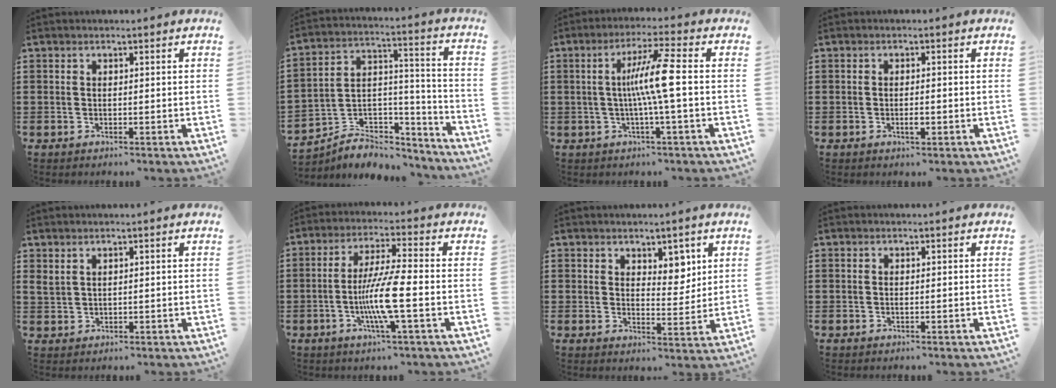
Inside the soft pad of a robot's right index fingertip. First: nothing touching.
{"total": 5.2, "force": [-4.2, 3.1, 0.6], "torque": [-0.014, 0.004, -0.081]}
{"total": 7.5, "force": [-0.2, -0.6, 7.5], "torque": [-0.146, -0.004, -0.017]}
{"total": 1.8, "force": [-0.6, 0.5, 1.7], "torque": [-0.031, -0.001, -0.010]}
{"total": 1.7, "force": [1.3, 0.8, 0.8], "torque": [-0.018, 0.001, 0.025]}
{"total": 8.5, "force": [-2.2, 0.4, 8.2], "torque": [-0.165, -0.017, -0.047]}
{"total": 4.5, "force": [3.0, 2.8, 1.9], "torque": [-0.033, -0.002, 0.050]}
{"total": 0.0}